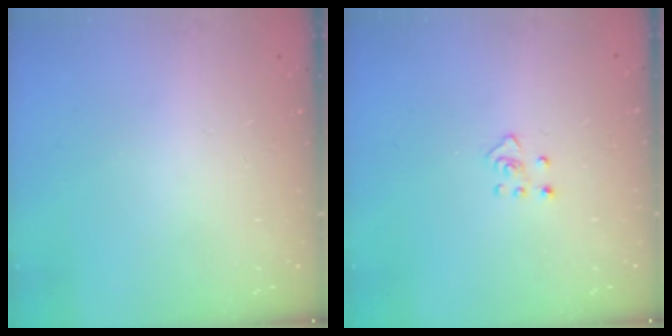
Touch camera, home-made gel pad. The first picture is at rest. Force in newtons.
{"total": 3.5, "press": 3.4, "slide": 0.6}